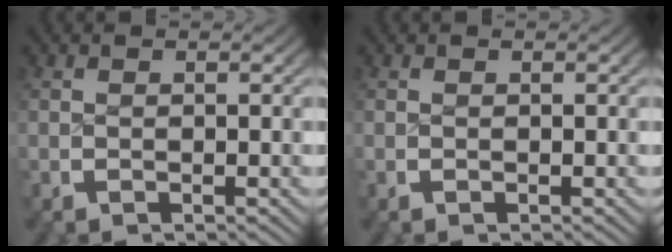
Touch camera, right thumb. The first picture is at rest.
{"total": 0.0}